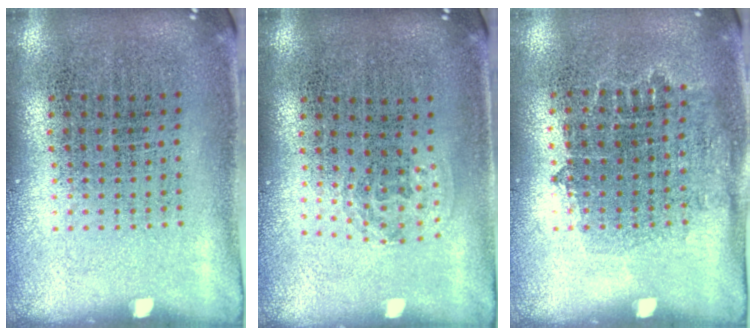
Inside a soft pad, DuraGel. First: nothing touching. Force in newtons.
{"total": 1.0, "press": 0.6, "slide": 0.8}
{"total": 0.8, "press": 0.7, "slide": 0.4}